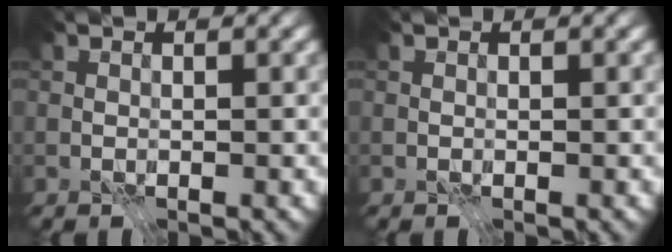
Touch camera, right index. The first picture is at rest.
{"total": 0.0}